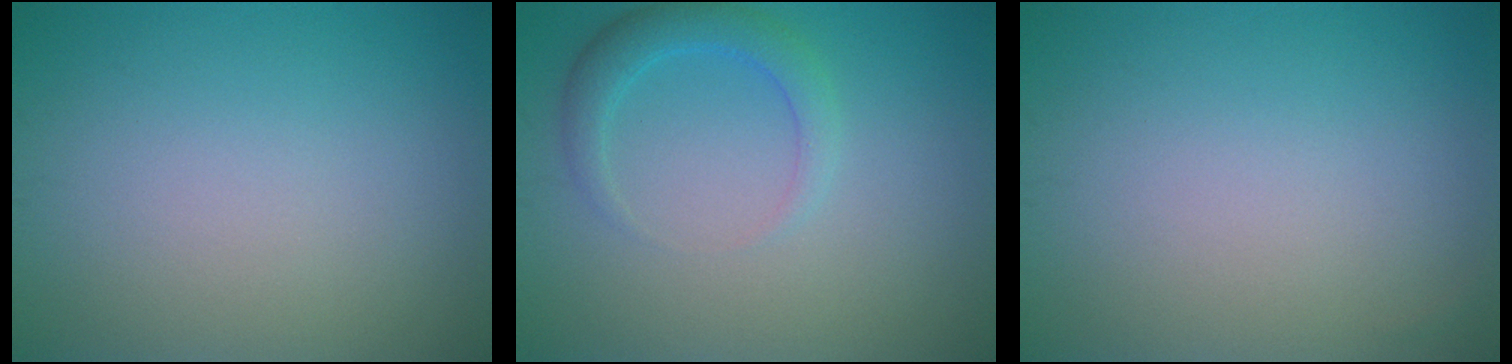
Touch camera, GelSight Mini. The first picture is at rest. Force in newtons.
{"total": 2.6, "press": 2.6, "slide": 0.2}
{"total": 0.0}